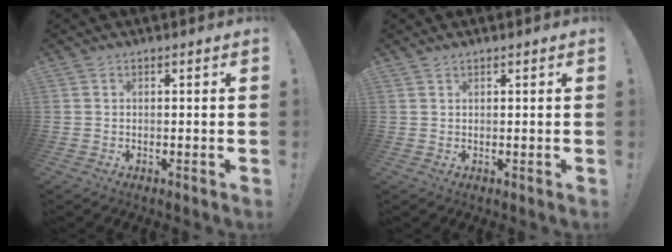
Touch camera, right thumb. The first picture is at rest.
{"total": 0.8, "force": [0.7, 0.2, 0.2], "torque": [-0.002, -0.002, 0.014]}